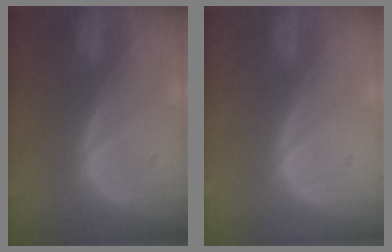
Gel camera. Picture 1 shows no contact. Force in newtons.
{"total": 0.0}